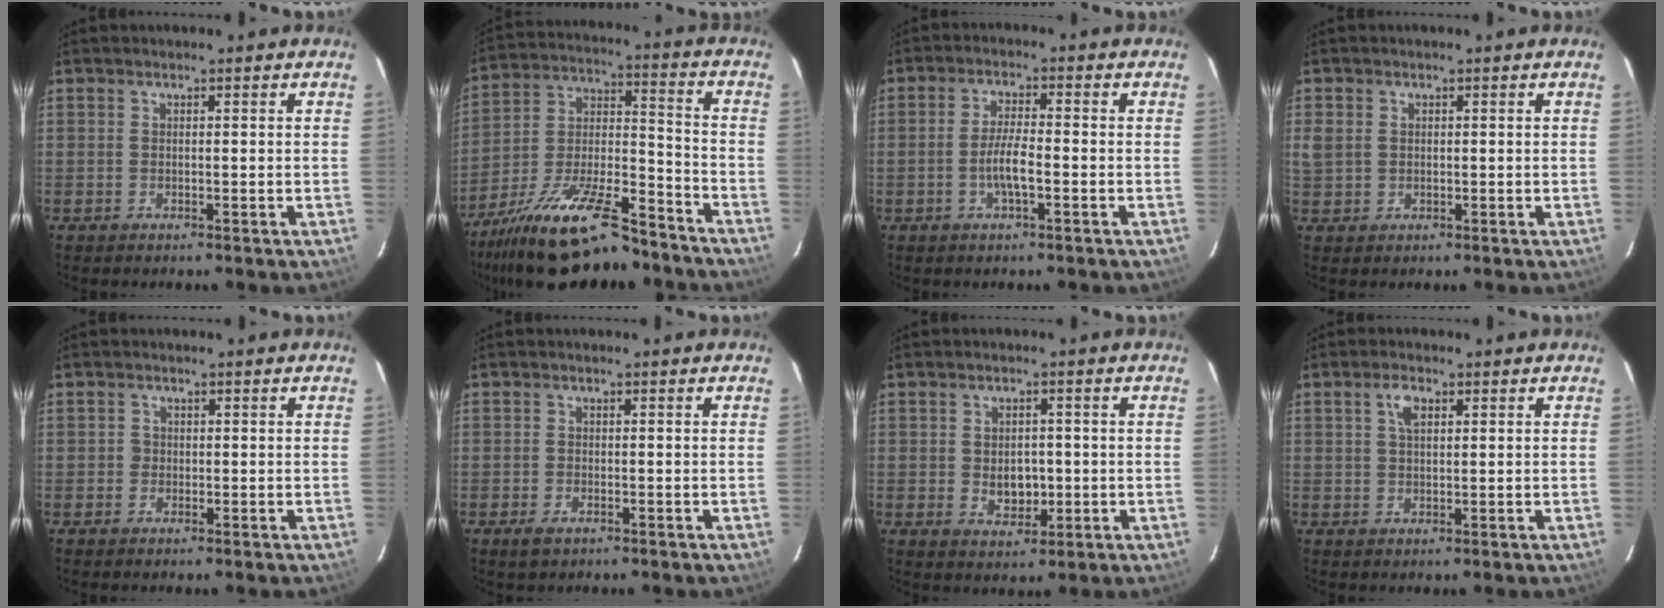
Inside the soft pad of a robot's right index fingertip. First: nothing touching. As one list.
[{"total": 22.0, "force": [-16.7, 6.2, 12.8], "torque": [-0.245, -0.016, -0.269]}, {"total": 5.0, "force": [-1.7, 0.9, 4.6], "torque": [-0.092, 0.002, -0.032]}, {"total": 3.3, "force": [0.8, 2.8, 1.6], "torque": [-0.032, 0.002, 0.022]}, {"total": 1.2, "force": [-0.3, 1.1, 0.0], "torque": [0.001, 0.002, -0.004]}, {"total": 2.4, "force": [-1.5, 1.2, 1.4], "torque": [-0.029, -0.005, -0.027]}, {"total": 4.9, "force": [-0.5, 3.6, 3.4], "torque": [-0.057, -0.001, 0.000]}, {"total": 3.0, "force": [1.2, 1.5, 2.4], "torque": [-0.046, 0.008, 0.023]}]